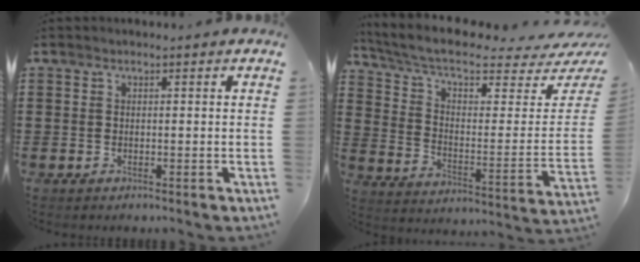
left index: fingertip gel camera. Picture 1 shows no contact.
{"total": 7.3, "force": [5.3, 1.8, 4.6], "torque": [-0.104, -0.048, 0.089]}